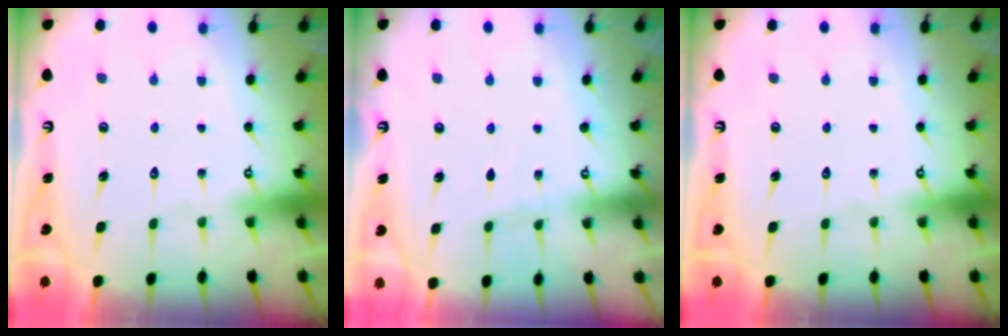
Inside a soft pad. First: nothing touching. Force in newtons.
{"total": 2.7, "press": 2.6, "slide": 0.4}
{"total": 0.0}